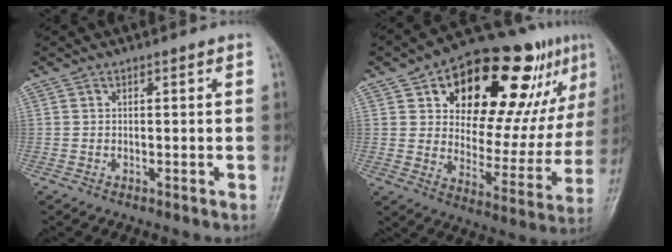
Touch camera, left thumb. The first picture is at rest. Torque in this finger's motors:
{"motor_torque": [0.84, 0.88, 1.51, -1.26, 0.26]}